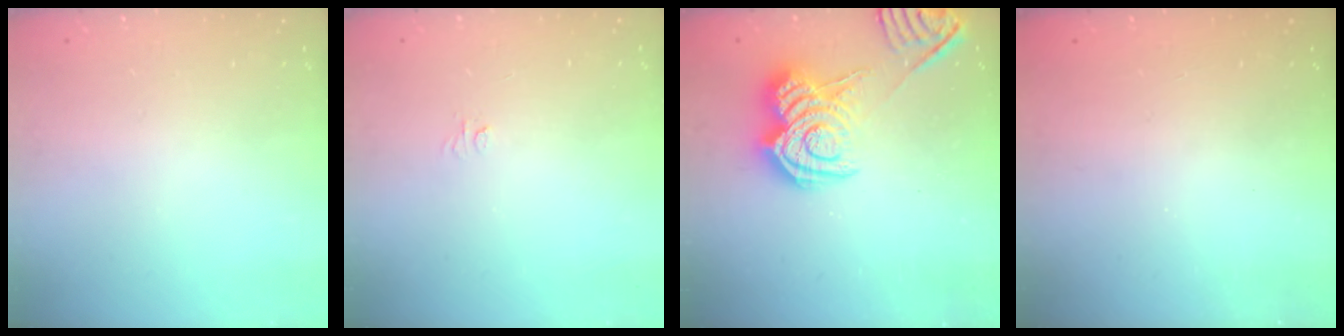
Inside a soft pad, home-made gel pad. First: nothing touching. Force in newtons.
{"total": 3.1, "press": 3.0, "slide": 0.3}
{"total": 12.7, "press": 12.6, "slide": 0.7}
{"total": 2.3, "press": 2.2, "slide": 0.8}